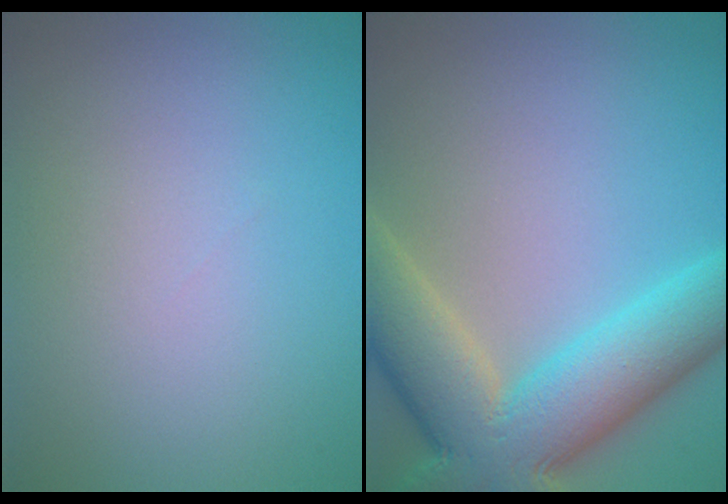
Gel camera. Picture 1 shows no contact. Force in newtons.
{"total": 11.9, "press": 11.9, "slide": 0.9}